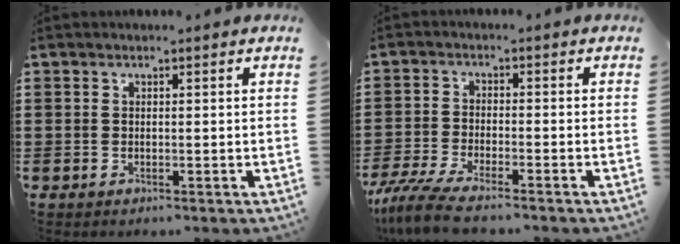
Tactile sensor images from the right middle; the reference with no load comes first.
{"total": 5.3, "force": [-4.6, 0.1, 2.7], "torque": [-0.080, -0.023, -0.094]}